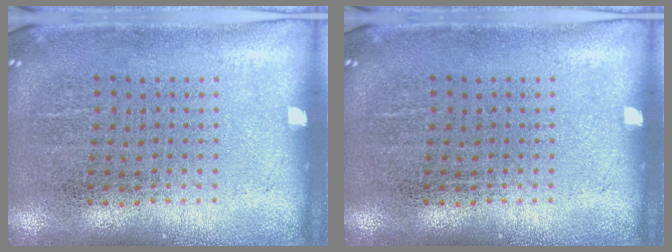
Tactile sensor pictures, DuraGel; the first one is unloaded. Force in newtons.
{"total": 0.0}